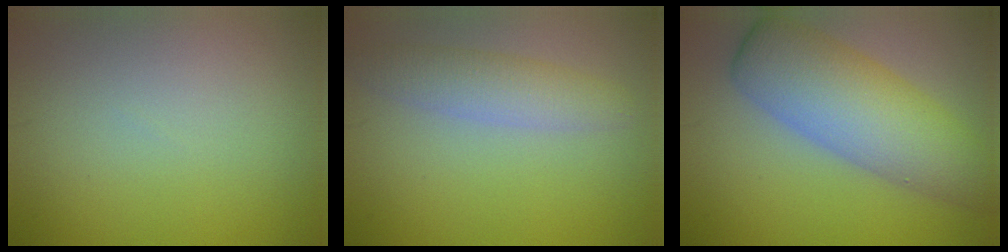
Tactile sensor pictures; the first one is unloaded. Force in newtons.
{"total": 3.0, "press": 3.0, "slide": 0.1}
{"total": 7.7, "press": 7.7, "slide": 0.3}